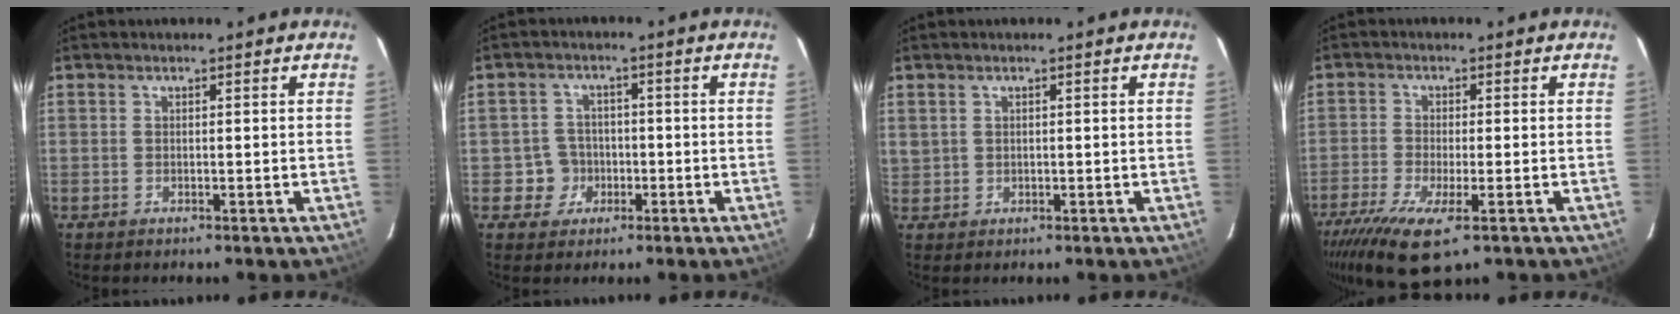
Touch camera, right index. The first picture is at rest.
{"total": 4.8, "force": [-1.3, 4.6, 0.0], "torque": [0.002, 0.020, -0.019]}
{"total": 1.4, "force": [0.4, 1.3, 0.4], "torque": [-0.005, 0.005, 0.013]}
{"total": 11.3, "force": [-6.6, 3.3, 8.6], "torque": [-0.193, -0.042, -0.119]}